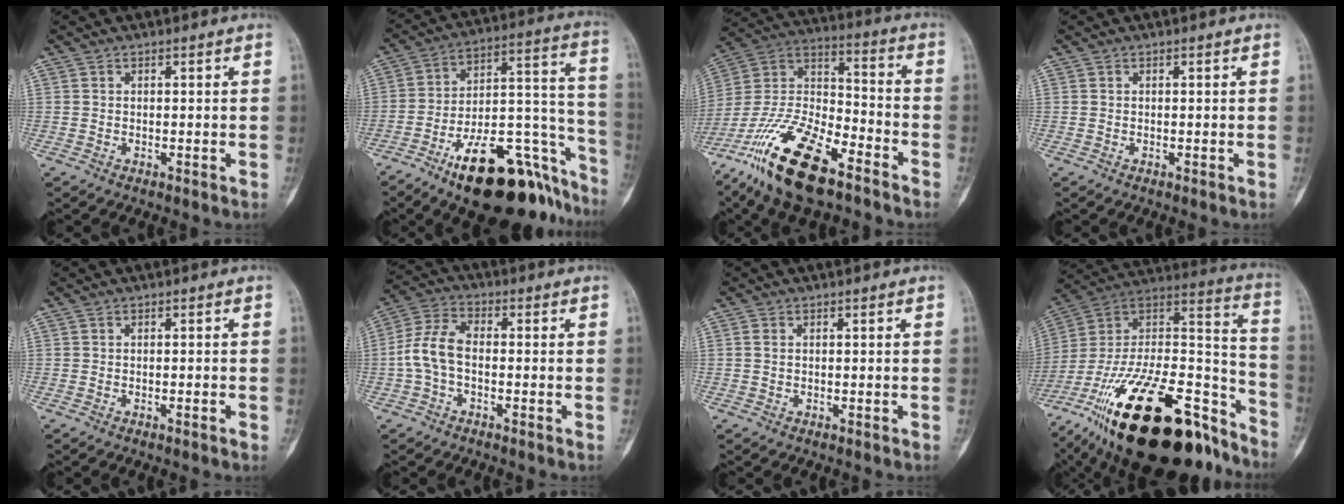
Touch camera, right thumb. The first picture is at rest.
{"total": 27.5, "force": [-17.0, 10.8, 18.7], "torque": [-0.174, 0.125, -0.258]}
{"total": 22.8, "force": [-14.9, 8.6, 15.0], "torque": [-0.311, 0.060, -0.277]}
{"total": 0.0}
{"total": 0.8, "force": [-0.4, 0.2, 0.7], "torque": [-0.011, 0.005, -0.003]}
{"total": 7.8, "force": [-1.2, 4.6, 6.2], "torque": [-0.129, 0.025, -0.034]}
{"total": 1.0, "force": [0.1, 0.7, 0.7], "torque": [-0.015, 0.000, 0.000]}
{"total": 39.8, "force": [-24.8, 16.3, 26.5], "torque": [-0.400, 0.042, -0.399]}